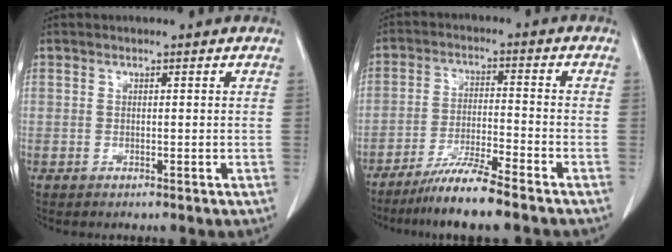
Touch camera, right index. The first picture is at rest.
{"total": 7.4, "force": [-6.1, -0.6, 4.2], "torque": [-0.075, -0.023, -0.114]}